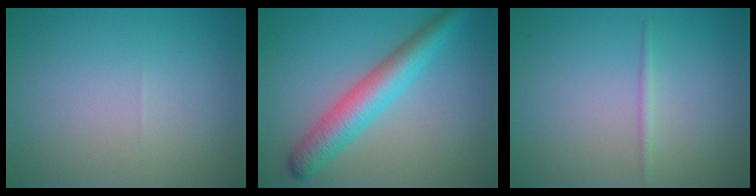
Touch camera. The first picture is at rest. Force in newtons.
{"total": 5.0, "press": 5.0, "slide": 0.1}
{"total": 0.7, "press": 0.7, "slide": 0.0}